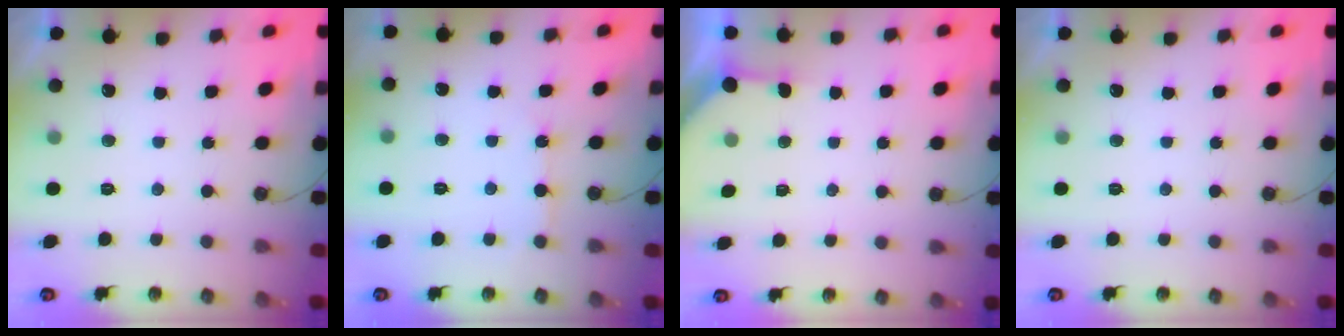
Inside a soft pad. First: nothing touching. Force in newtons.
{"total": 4.9, "press": 4.9, "slide": 0.7}
{"total": 2.9, "press": 2.8, "slide": 0.3}
{"total": 0.0}